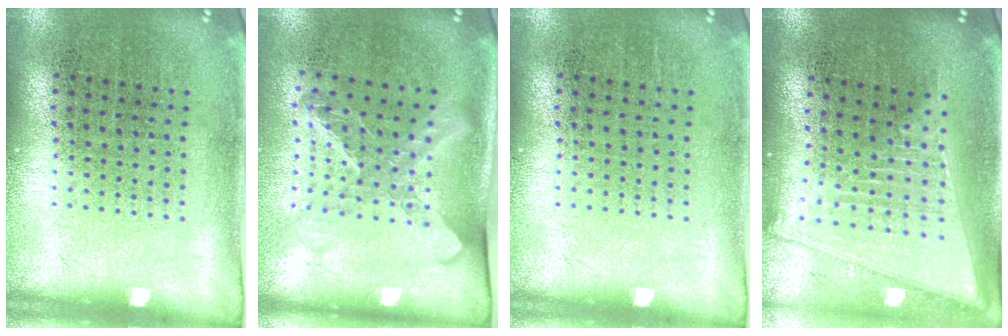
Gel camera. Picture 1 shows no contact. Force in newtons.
{"total": 1.6, "press": 1.3, "slide": 1.0}
{"total": 0.0}
{"total": 2.2, "press": 1.9, "slide": 1.2}